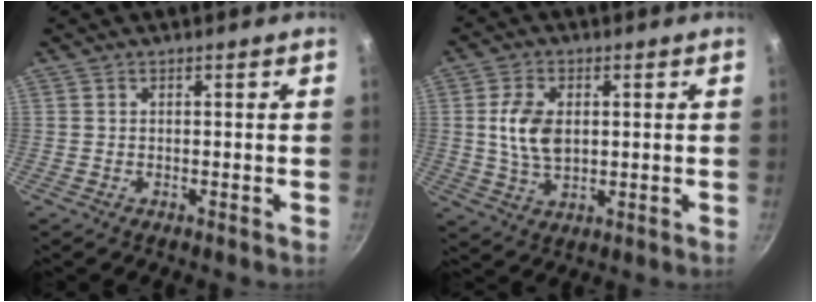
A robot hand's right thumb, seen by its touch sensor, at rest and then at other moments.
{"total": 8.3, "force": [1.0, 5.3, 6.3], "torque": [-0.109, -0.004, 0.020]}